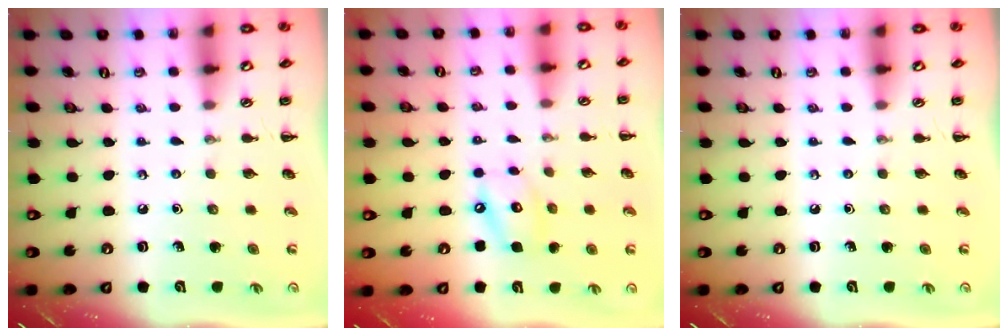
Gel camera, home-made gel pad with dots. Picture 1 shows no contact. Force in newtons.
{"total": 9.4, "press": 9.2, "slide": 1.8}
{"total": 0.0}